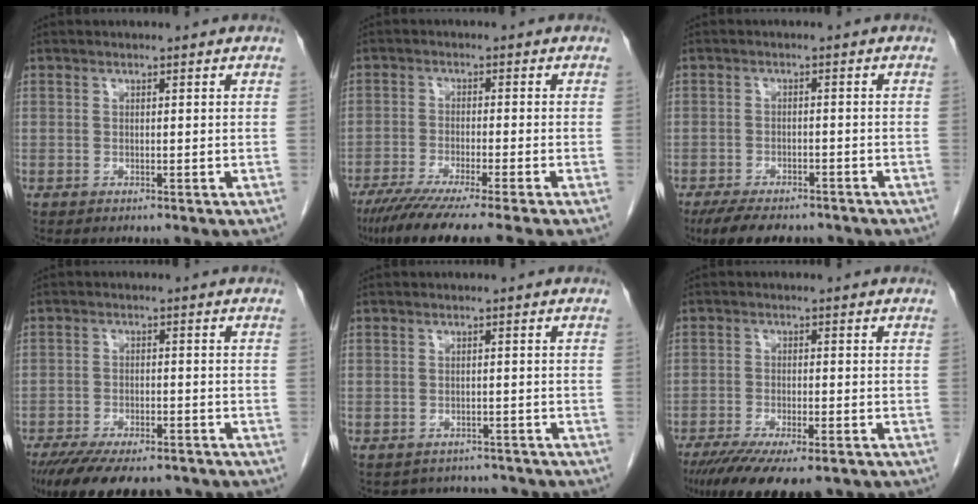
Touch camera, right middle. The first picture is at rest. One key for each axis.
{"total": 11.7, "fx": -9.4, "fy": -1.3, "fz": 6.9, "tx": -0.092, "ty": -0.040, "tz": -0.148}
{"total": 10.0, "fx": -8.1, "fy": 3.5, "fz": 4.6, "tx": -0.070, "ty": -0.008, "tz": -0.118}
{"total": 16.4, "fx": -13.1, "fy": 5.5, "fz": 8.3, "tx": -0.168, "ty": -0.021, "tz": -0.186}
{"total": 7.0, "fx": -6.6, "fy": 2.3, "fz": 0.3, "tx": -0.002, "ty": 0.019, "tz": -0.073}
{"total": 14.5, "fx": -11.0, "fy": 3.6, "fz": 8.7, "tx": -0.146, "ty": -0.028, "tz": -0.167}